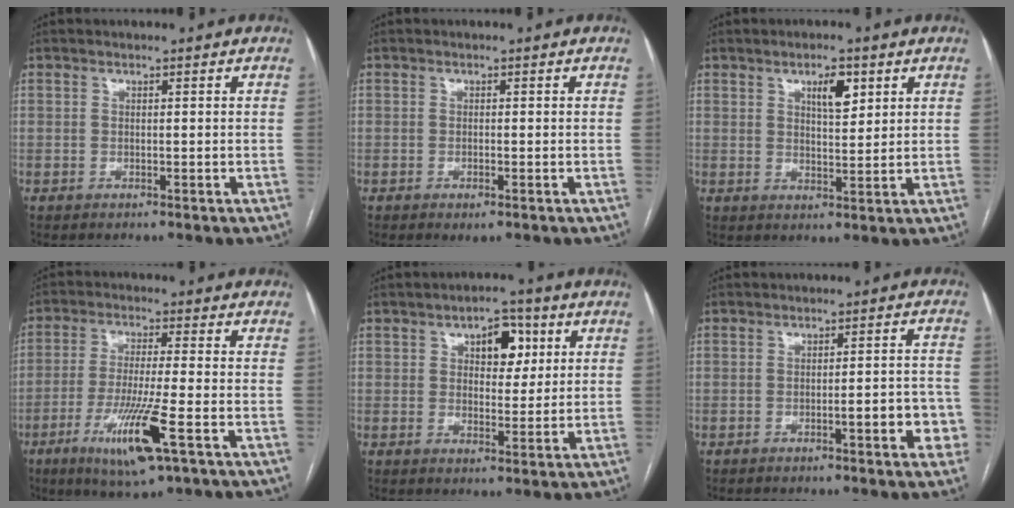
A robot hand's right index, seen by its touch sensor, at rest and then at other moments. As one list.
[{"total": 1.5, "force": [-0.7, 0.4, 1.3], "torque": [-0.016, -0.003, -0.004]}, {"total": 4.7, "force": [2.3, 1.6, 3.7], "torque": [-0.061, 0.001, 0.039]}, {"total": 10.9, "force": [-4.6, 0.2, 9.9], "torque": [-0.189, -0.024, -0.079]}, {"total": 6.4, "force": [2.5, 3.4, 4.8], "torque": [-0.065, 0.015, 0.038]}, {"total": 5.7, "force": [-2.4, 1.1, 5.1], "torque": [-0.054, 0.016, -0.026]}]